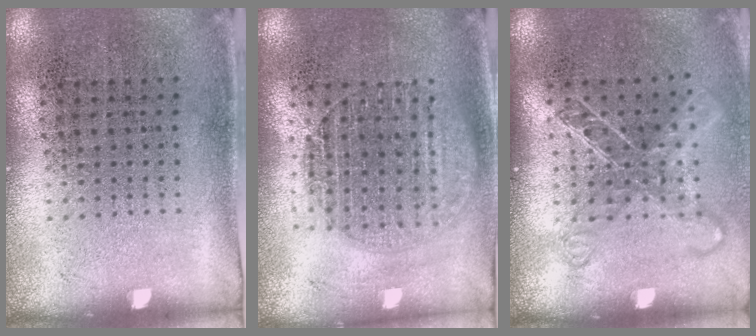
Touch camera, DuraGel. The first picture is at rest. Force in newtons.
{"total": 1.6, "press": 1.4, "slide": 0.7}
{"total": 1.7, "press": 1.3, "slide": 1.0}